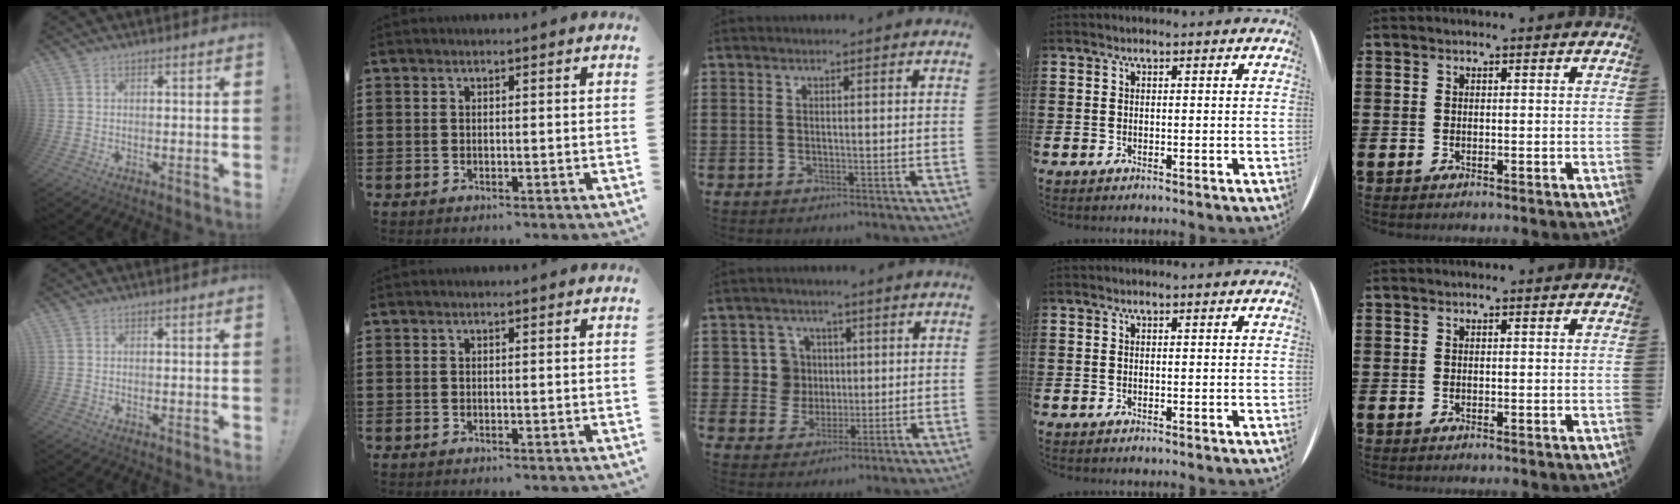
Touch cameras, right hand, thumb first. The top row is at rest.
{"middle": {"total": 6.8, "force": [1.0, 6.6, 1.6], "torque": [-0.048, 0.009, 0.020]}}